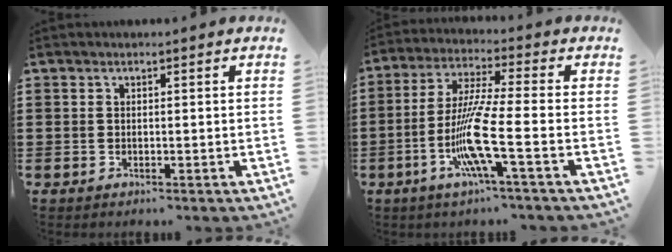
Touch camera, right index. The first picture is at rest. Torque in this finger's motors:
{"motor_torque": [2.14, 0.00, 0.47, 0.18]}